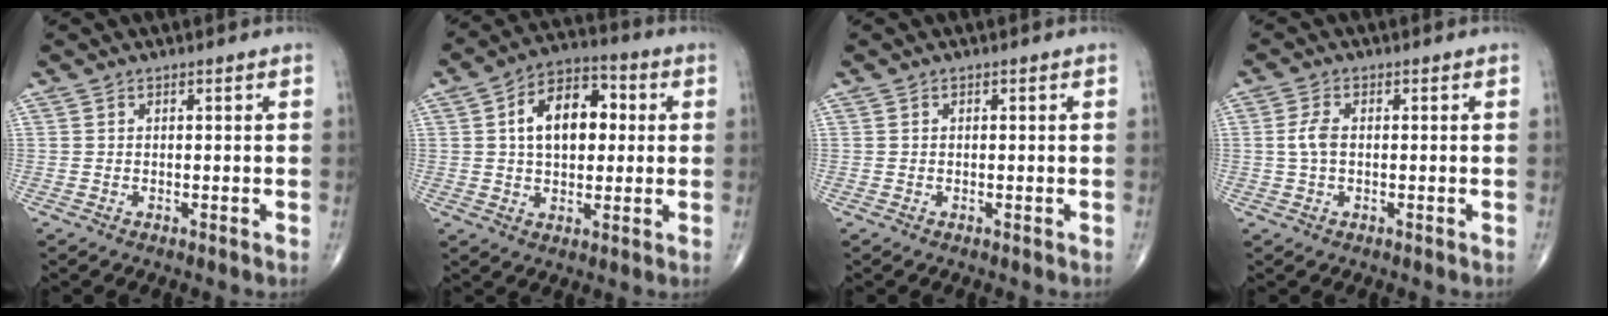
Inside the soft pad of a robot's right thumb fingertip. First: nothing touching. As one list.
[{"total": 12.9, "force": [2.1, 8.0, 10.0], "torque": [-0.135, 0.019, 0.026]}, {"total": 0.0}, {"total": 3.3, "force": [0.0, 1.9, 2.8], "torque": [-0.064, 0.006, -0.003]}]